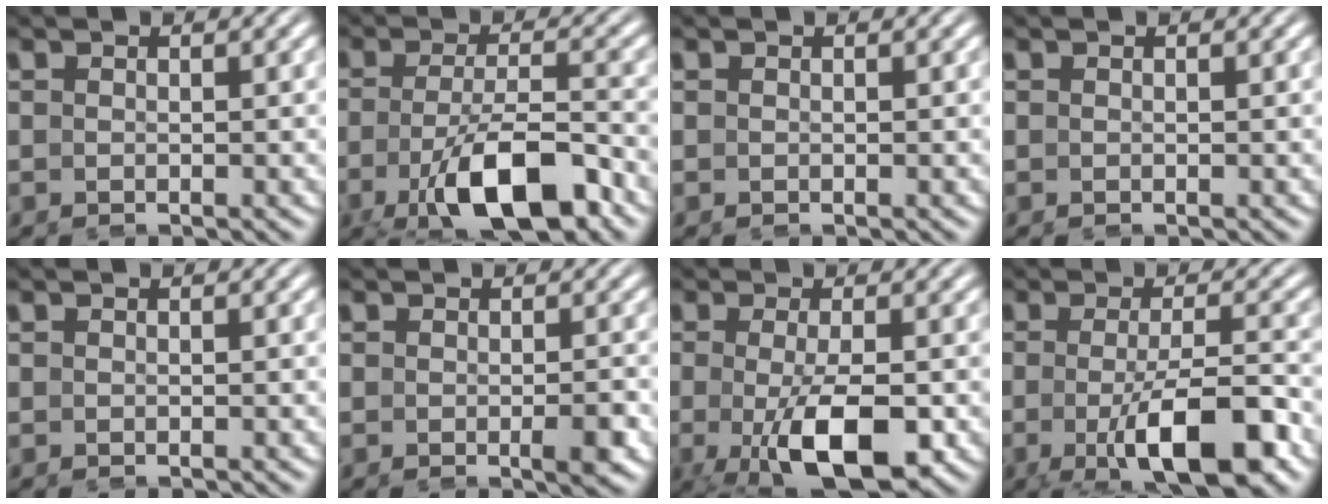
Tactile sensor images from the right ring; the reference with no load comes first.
{"total": 8.2, "force": [-3.9, 2.7, 6.6], "torque": [-0.109, -0.028, -0.053]}
{"total": 0.0}
{"total": 0.0}
{"total": 0.0}
{"total": 1.4, "force": [-0.5, 0.2, 1.3], "torque": [-0.016, -0.002, -0.010]}
{"total": 7.6, "force": [-3.1, 2.5, 6.5], "torque": [-0.113, -0.024, -0.038]}
{"total": 7.6, "force": [-3.3, 1.8, 6.6], "torque": [-0.102, -0.018, -0.047]}